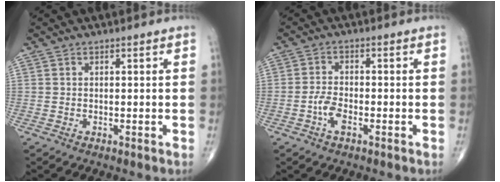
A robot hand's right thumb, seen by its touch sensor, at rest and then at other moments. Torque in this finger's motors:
{"motor_torque": [1.65, 1.28, 0.13, -0.29, 0.02]}